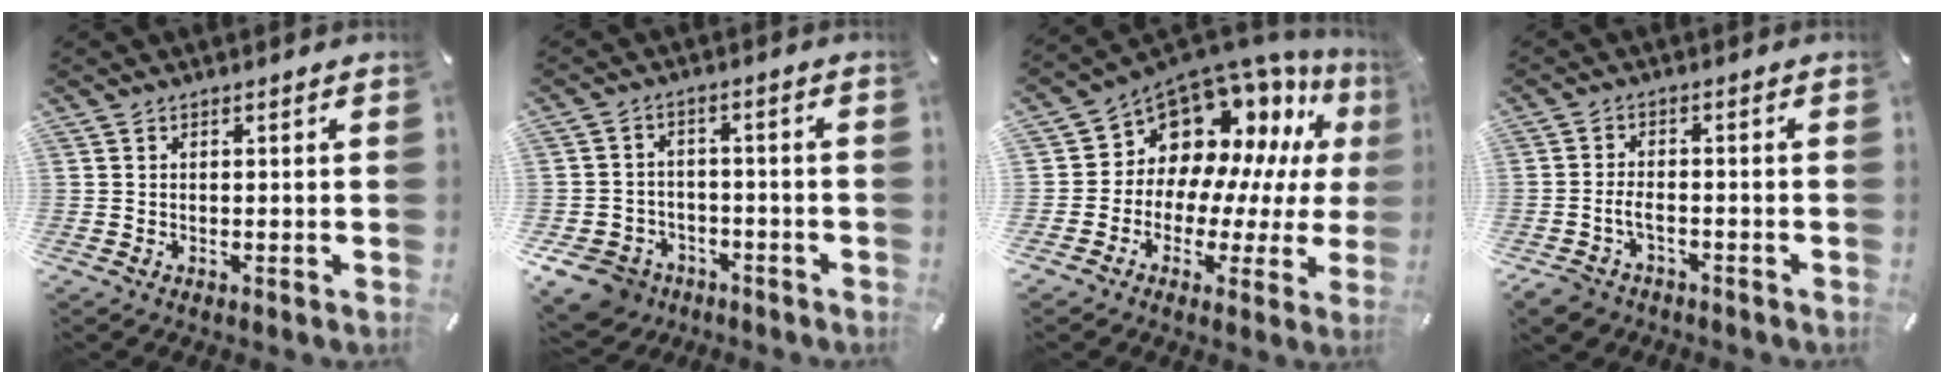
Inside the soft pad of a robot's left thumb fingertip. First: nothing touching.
{"total": 8.5, "force": [-5.3, 6.3, 2.3], "torque": [-0.058, 0.041, -0.097]}
{"total": 13.2, "force": [8.3, 9.5, 3.7], "torque": [-0.066, -0.091, 0.156]}
{"total": 4.3, "force": [-2.3, 2.6, 2.4], "torque": [-0.053, 0.011, -0.046]}